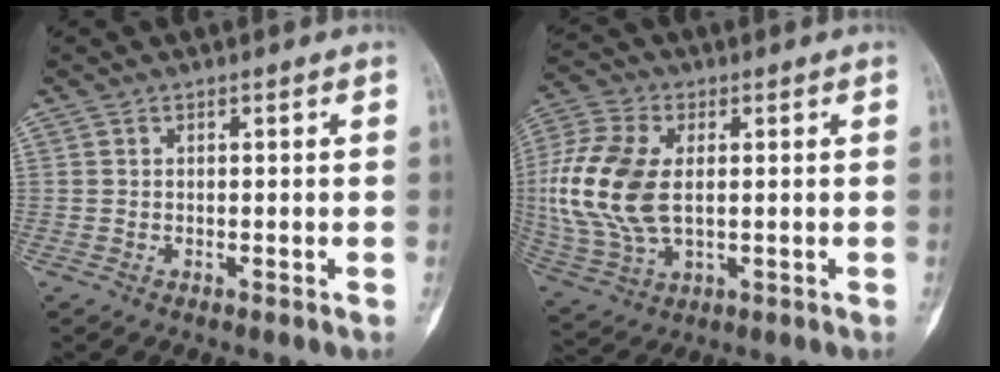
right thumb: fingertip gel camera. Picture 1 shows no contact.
{"total": 16.0, "force": [1.0, 9.4, 12.9], "torque": [-0.292, 0.004, 0.024]}